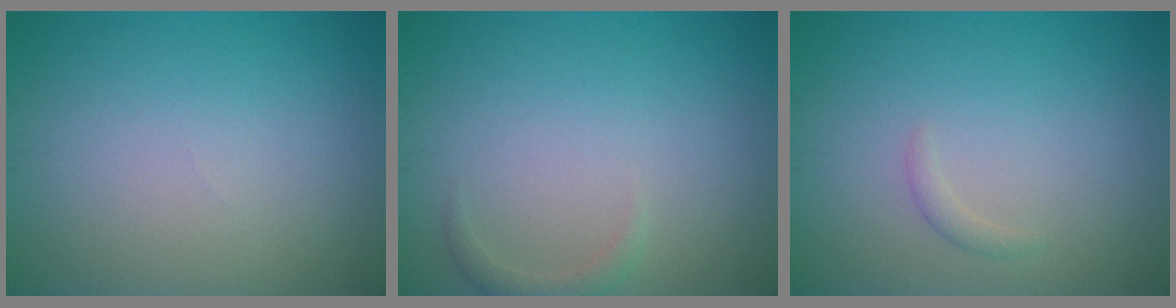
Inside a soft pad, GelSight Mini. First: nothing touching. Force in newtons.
{"total": 1.2, "press": 1.2, "slide": 0.2}
{"total": 0.8, "press": 0.8, "slide": 0.0}